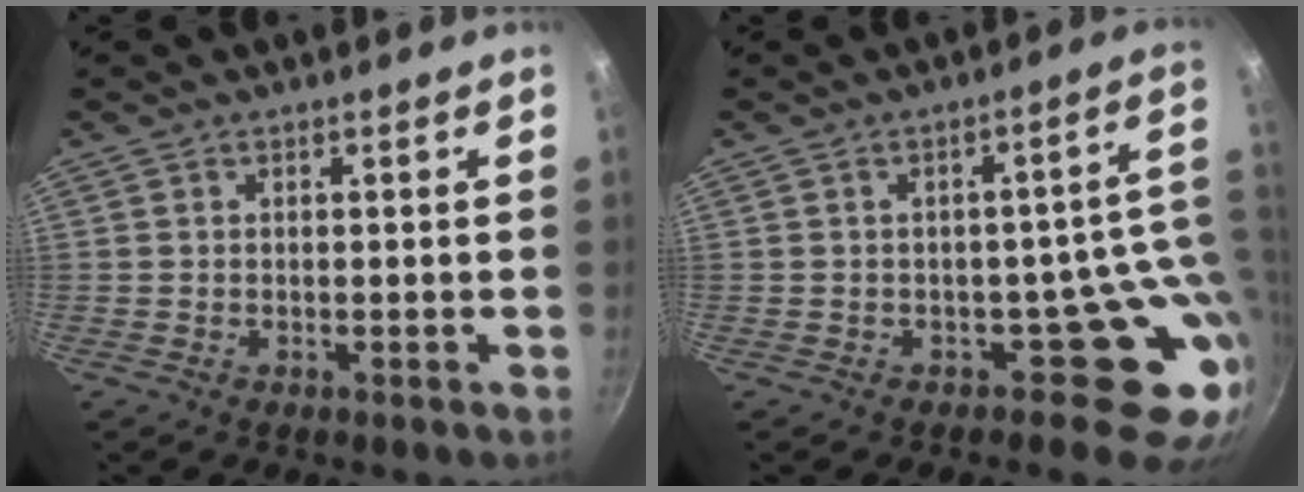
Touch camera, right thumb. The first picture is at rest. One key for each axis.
{"total": 9.0, "fx": -0.4, "fy": 6.8, "fz": 5.9, "tx": 0.007, "ty": 0.009, "tz": -0.009}